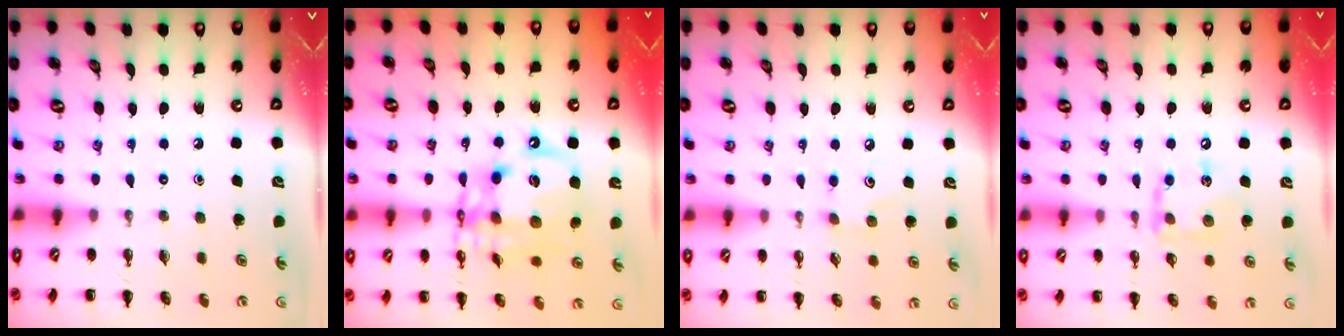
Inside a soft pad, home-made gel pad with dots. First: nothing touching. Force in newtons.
{"total": 15.4, "press": 15.1, "slide": 3.1}
{"total": 3.6, "press": 3.5, "slide": 0.9}
{"total": 10.5, "press": 10.5, "slide": 0.9}